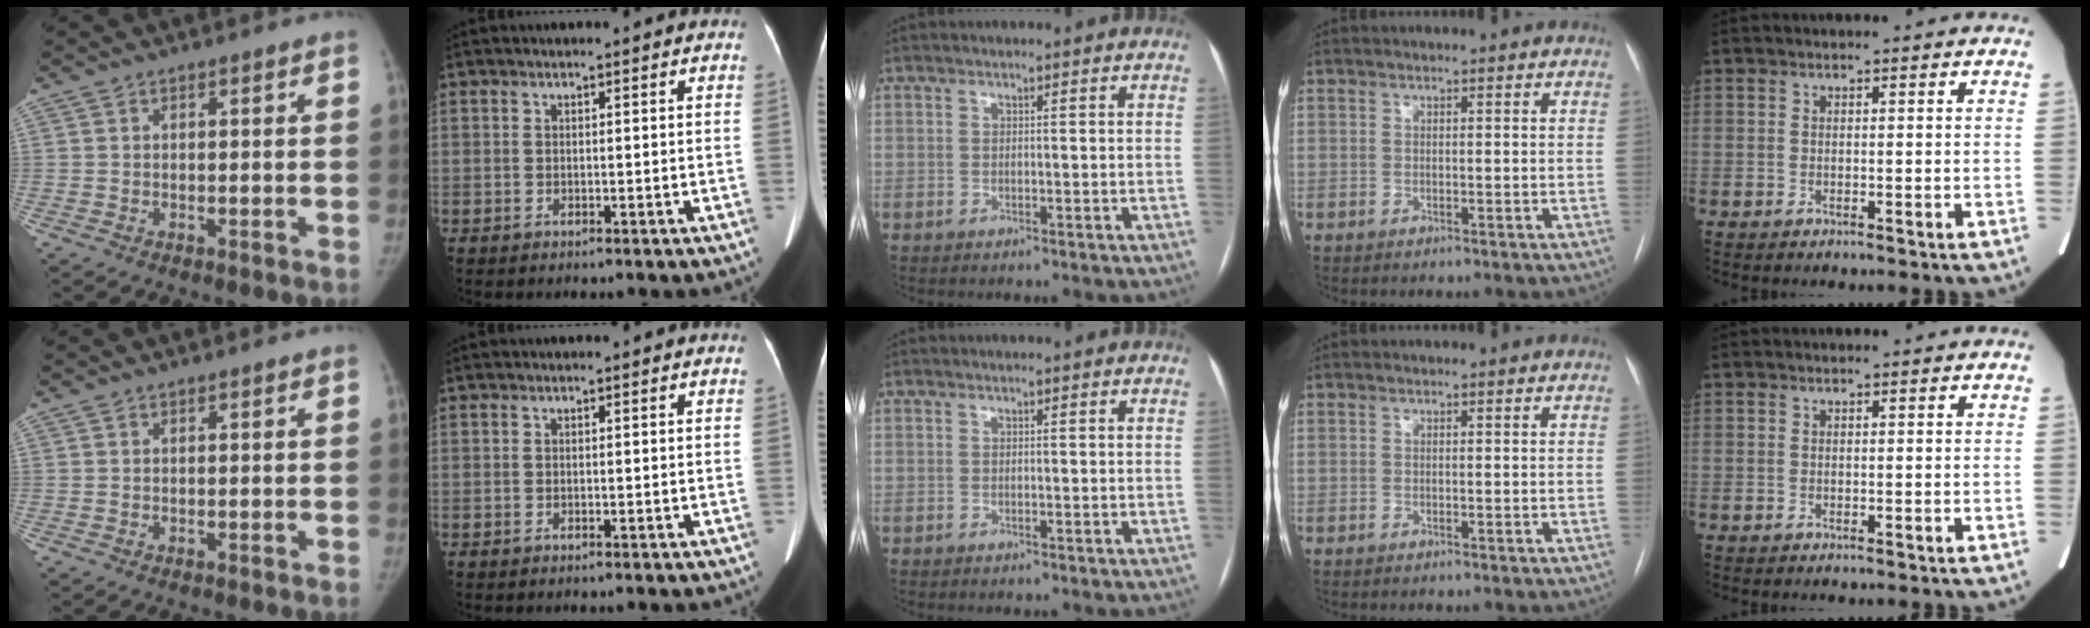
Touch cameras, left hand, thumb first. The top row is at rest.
{}